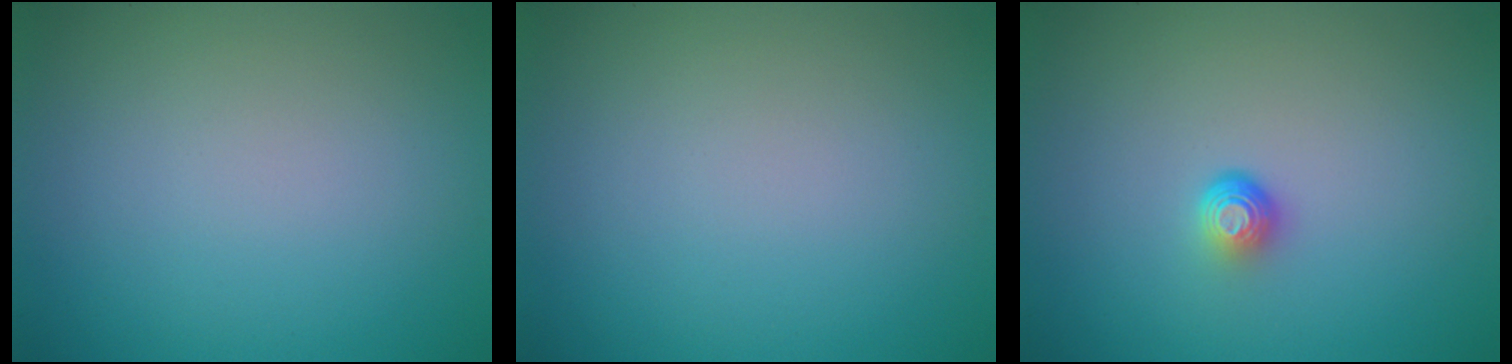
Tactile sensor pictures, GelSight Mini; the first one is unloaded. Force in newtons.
{"total": 0.0}
{"total": 1.5, "press": 0.9, "slide": 1.2}